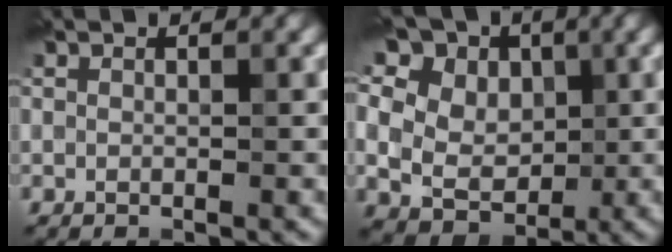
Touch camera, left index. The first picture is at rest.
{"total": 19.2, "force": [7.6, 14.7, 9.9], "torque": [-0.229, 0.059, 0.111]}